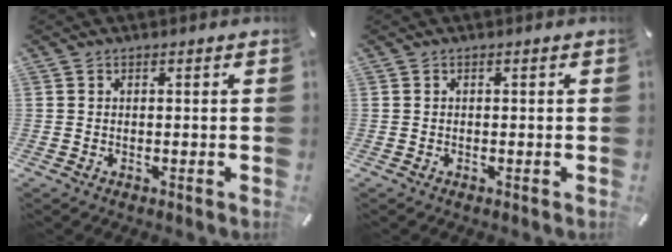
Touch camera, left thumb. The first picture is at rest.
{"total": 0.0}